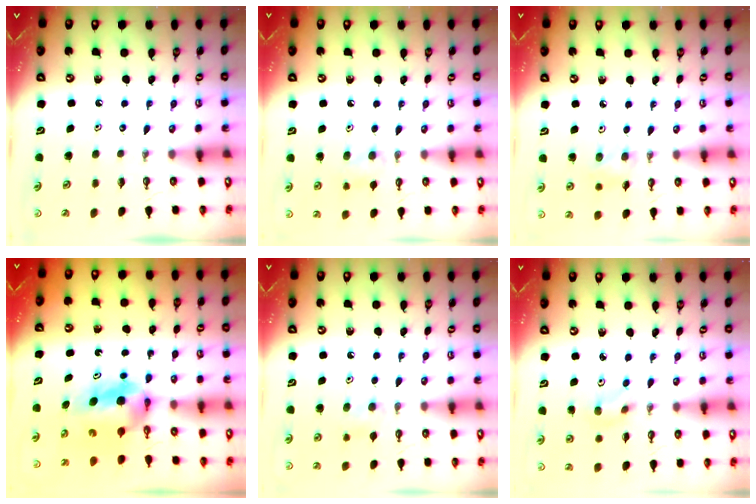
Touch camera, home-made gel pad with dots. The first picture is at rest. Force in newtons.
{"total": 7.3, "press": 7.2, "slide": 1.4}
{"total": 6.1, "press": 5.8, "slide": 1.9}
{"total": 5.8, "press": 4.9, "slide": 3.1}
{"total": 5.7, "press": 5.7, "slide": 1.0}
{"total": 3.7, "press": 3.6, "slide": 0.9}